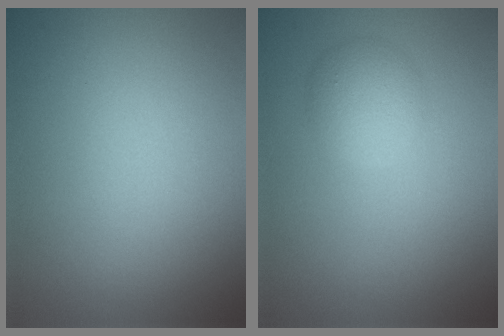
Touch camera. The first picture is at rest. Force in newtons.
{"total": 2.5, "press": 2.5, "slide": 0.1}